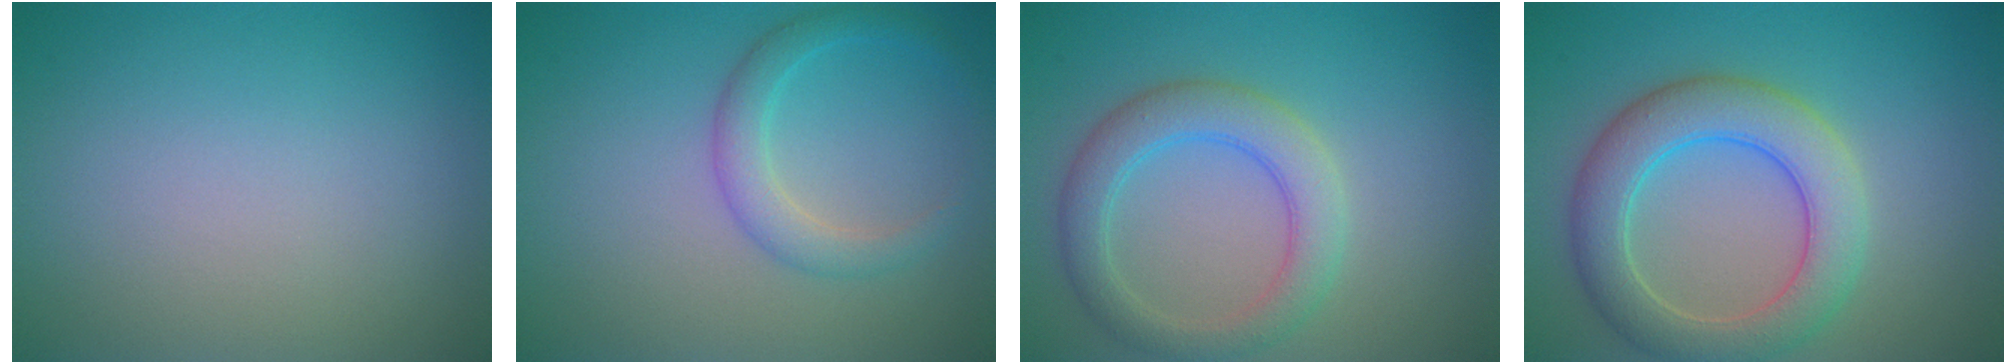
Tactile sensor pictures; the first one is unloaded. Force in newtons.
{"total": 2.6, "press": 2.6, "slide": 0.1}
{"total": 4.3, "press": 4.3, "slide": 0.2}
{"total": 6.2, "press": 6.1, "slide": 0.5}